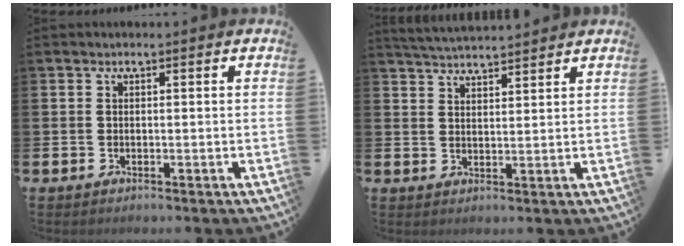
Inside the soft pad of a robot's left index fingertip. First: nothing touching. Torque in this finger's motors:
{"motor_torque": [0.47, -0.91, 0.27, 0.04]}